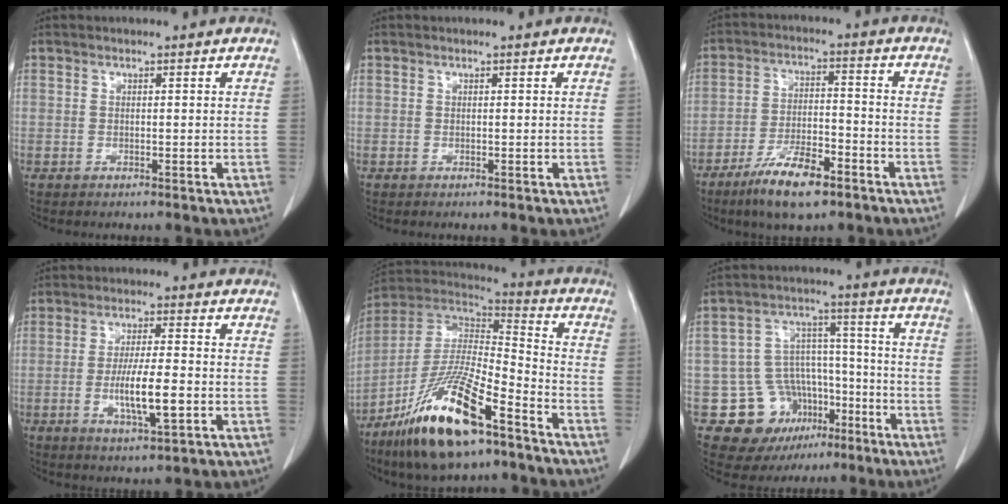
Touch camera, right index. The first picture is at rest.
{"total": 0.0}
{"total": 9.8, "force": [-6.5, 2.5, 6.9], "torque": [-0.131, -0.008, -0.113]}
{"total": 8.2, "force": [-1.9, 1.1, 7.9], "torque": [-0.144, -0.009, -0.033]}
{"total": 19.8, "force": [-12.2, 4.0, 15.1], "torque": [-0.303, -0.023, -0.223]}
{"total": 12.2, "force": [-5.5, 10.2, 3.8], "torque": [-0.057, 0.051, -0.070]}